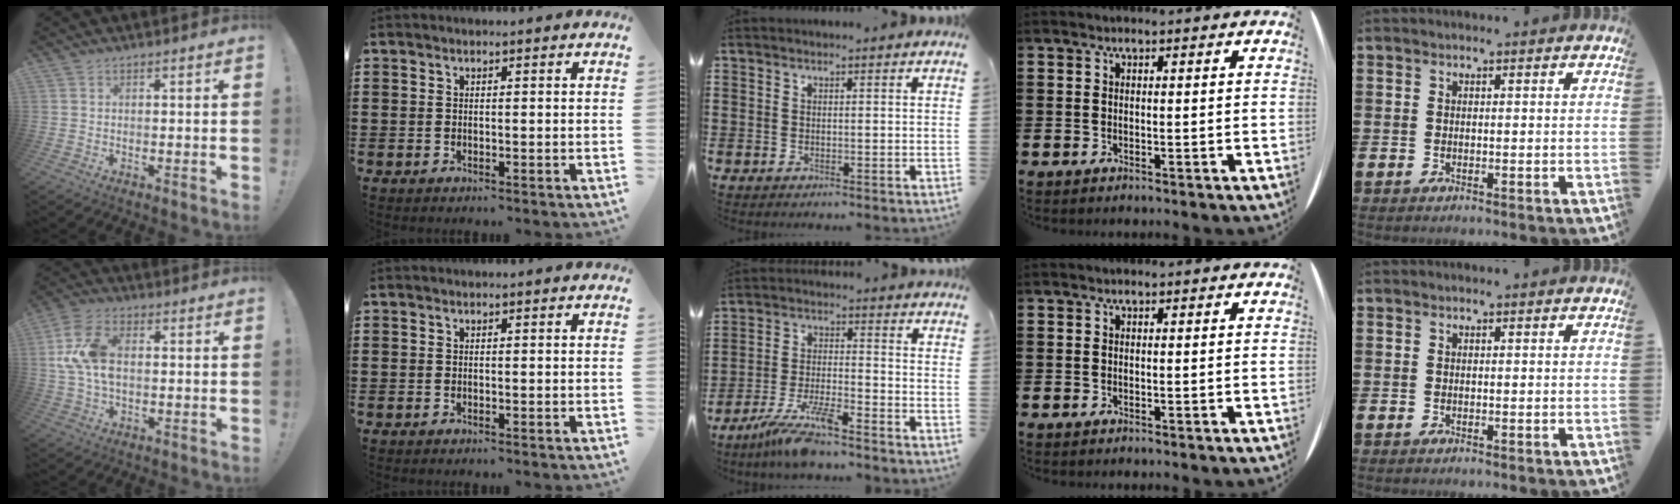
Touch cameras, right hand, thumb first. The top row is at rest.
{"thumb": {"total": 12.8, "force": [1.1, 8.0, 9.9], "torque": [-0.207, 0.006, 0.022]}, "middle": {"total": 7.8, "force": [-6.4, 0.6, 4.5], "torque": [-0.101, -0.013, -0.125]}}